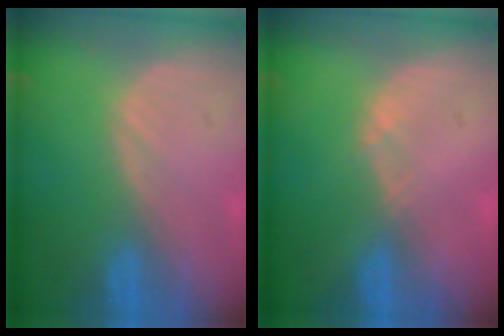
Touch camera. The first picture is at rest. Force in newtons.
{"total": 0.6, "press": 0.5, "slide": 0.2}